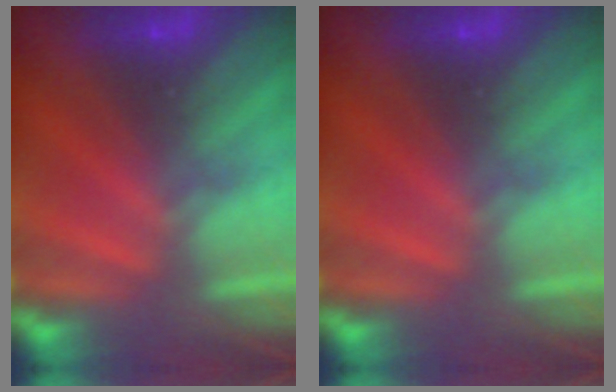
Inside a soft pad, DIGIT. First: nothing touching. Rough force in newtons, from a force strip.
{"total": 0.0}